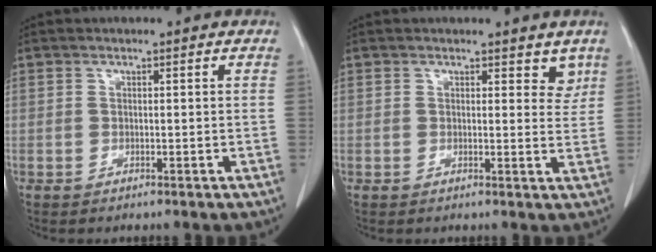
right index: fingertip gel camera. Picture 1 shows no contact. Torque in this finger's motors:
{"motor_torque": [-0.14, 0.14, 0.04, 0.00]}